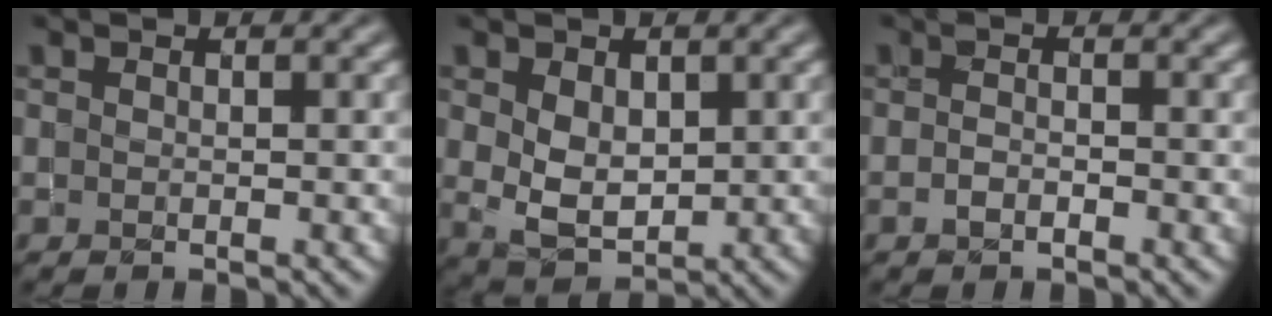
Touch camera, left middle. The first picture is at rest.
{"total": 3.8, "force": [0.6, 2.7, 2.6], "torque": [-0.054, -0.002, 0.019]}
{"total": 0.8, "force": [-0.6, 0.3, 0.3], "torque": [-0.009, 0.003, -0.013]}